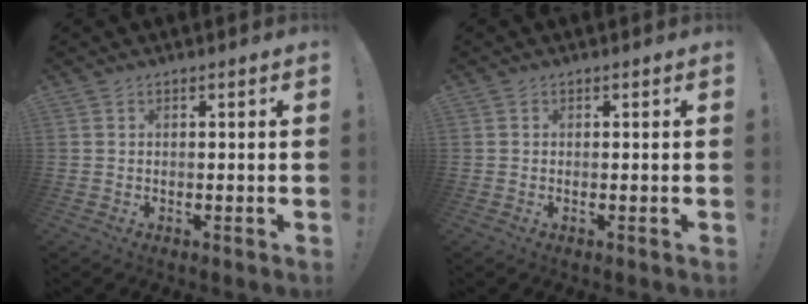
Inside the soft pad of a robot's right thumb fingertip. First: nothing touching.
{"total": 0.0}